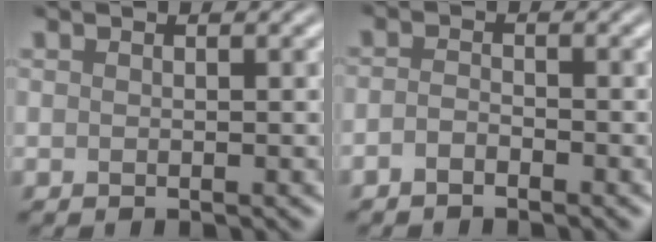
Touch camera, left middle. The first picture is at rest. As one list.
[{"total": 1.0, "force": [-0.8, 0.4, 0.6], "torque": [-0.015, 0.003, -0.021]}]